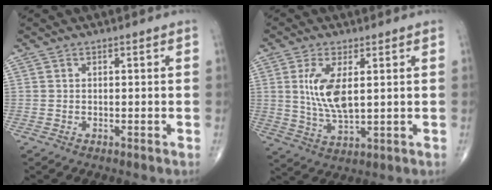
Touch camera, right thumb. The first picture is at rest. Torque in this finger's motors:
{"motor_torque": [-0.08, 0.41, 1.03, 0.34, 0.14]}